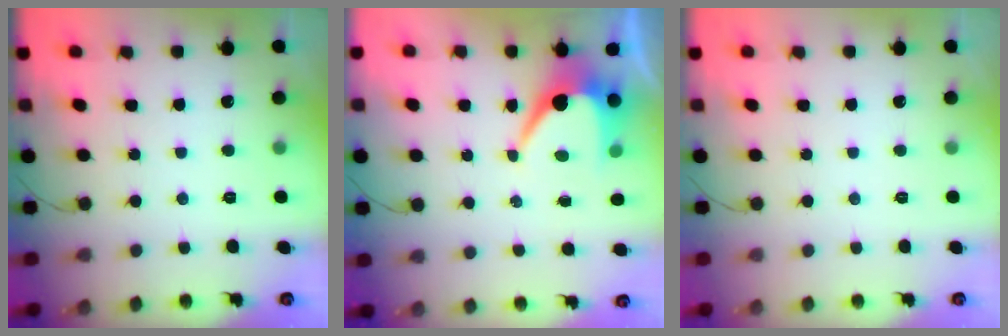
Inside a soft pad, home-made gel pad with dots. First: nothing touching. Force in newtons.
{"total": 7.1, "press": 7.1, "slide": 0.6}
{"total": 0.0}